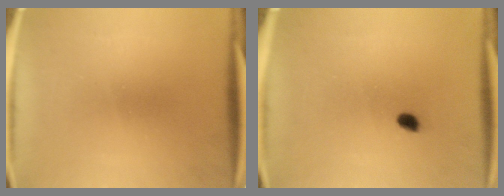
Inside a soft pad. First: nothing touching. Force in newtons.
{"total": 1.6}